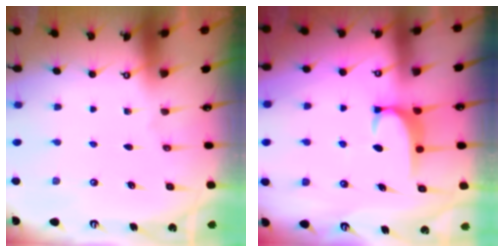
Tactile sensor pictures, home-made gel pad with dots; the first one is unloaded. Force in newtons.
{"total": 1.9, "press": 1.8, "slide": 0.5}